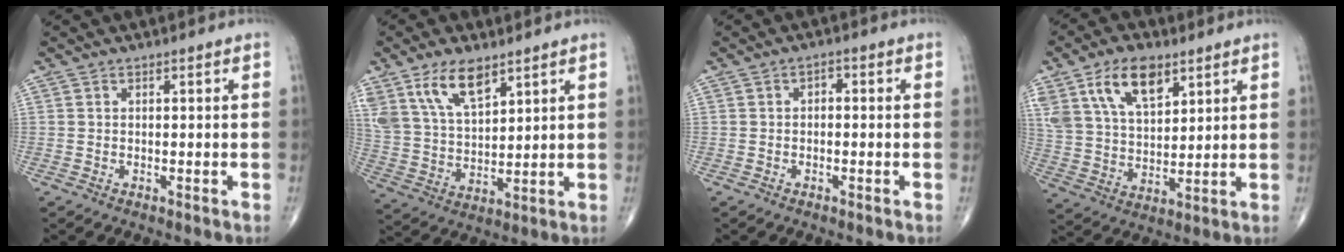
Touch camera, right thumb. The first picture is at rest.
{"total": 11.6, "force": [7.2, 5.3, 7.3], "torque": [-0.128, -0.027, 0.149]}
{"total": 1.5, "force": [-0.1, 1.0, 1.1], "torque": [-0.008, 0.009, -0.008]}
{"total": 13.8, "force": [7.5, 7.3, 8.9], "torque": [-0.146, -0.025, 0.147]}